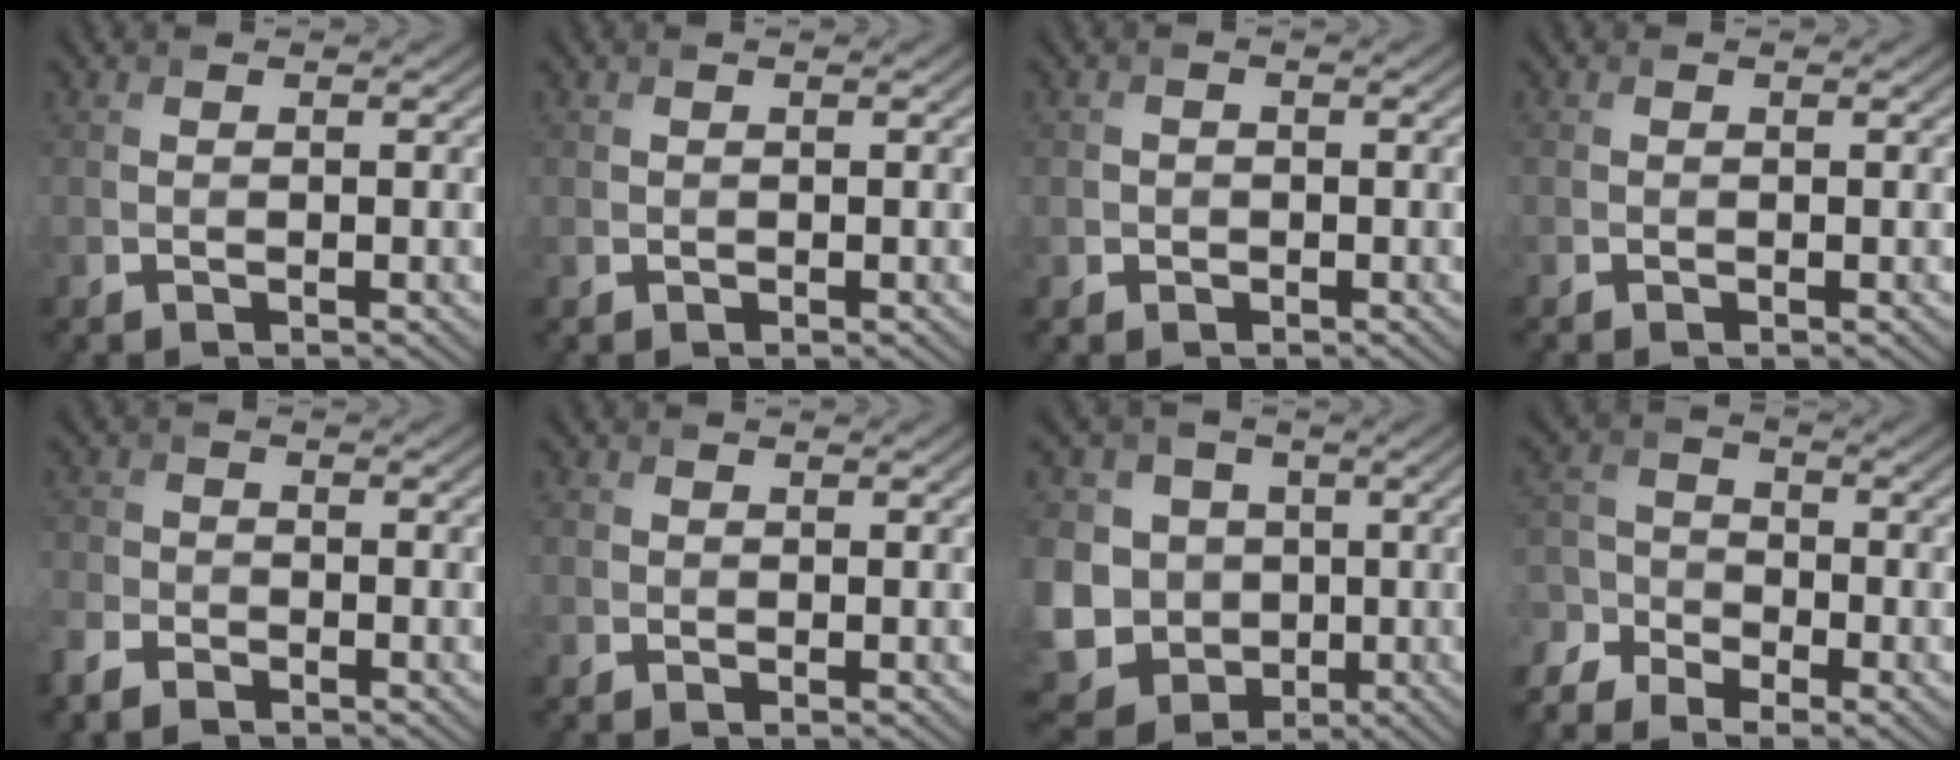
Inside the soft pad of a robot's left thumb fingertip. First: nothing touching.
{"total": 0.0}
{"total": 1.3, "force": [-0.4, 1.2, 0.0], "torque": [0.010, 0.002, -0.011]}
{"total": 0.6, "force": [-0.6, 0.0, 0.2], "torque": [-0.005, -0.004, -0.013]}
{"total": 3.4, "force": [-2.6, 1.6, 1.5], "torque": [-0.040, -0.003, -0.059]}
{"total": 1.0, "force": [-0.8, 0.5, 0.2], "torque": [-0.006, -0.004, -0.019]}
{"total": 15.9, "force": [-2.3, 14.4, 6.3], "torque": [-0.220, -0.010, -0.040]}
{"total": 6.6, "force": [-3.8, 3.6, 4.0], "torque": [-0.111, -0.014, -0.079]}